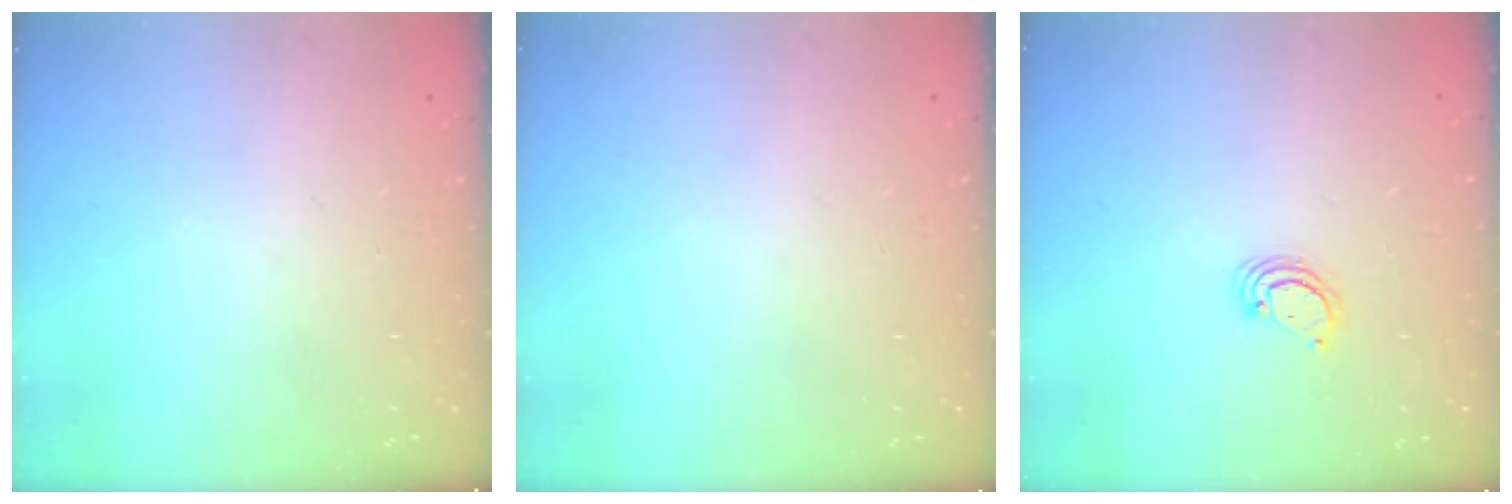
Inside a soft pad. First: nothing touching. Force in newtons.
{"total": 0.0}
{"total": 2.7, "press": 2.7, "slide": 0.2}